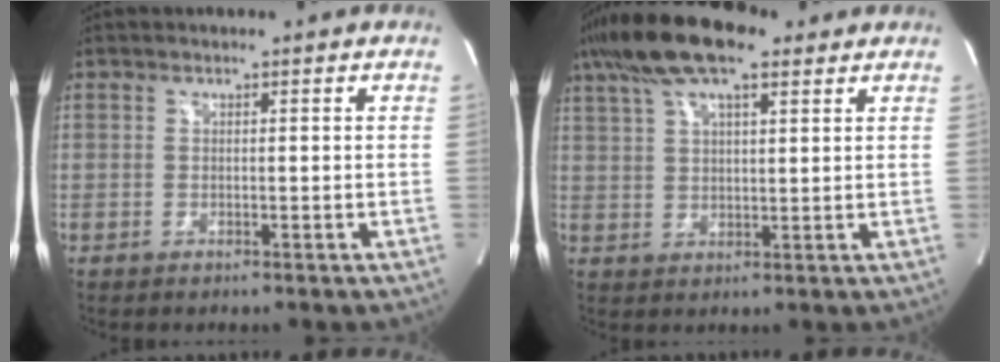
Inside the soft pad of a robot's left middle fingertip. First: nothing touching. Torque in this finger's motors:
{"motor_torque": [1.45, -0.69, 0.30, 0.19]}